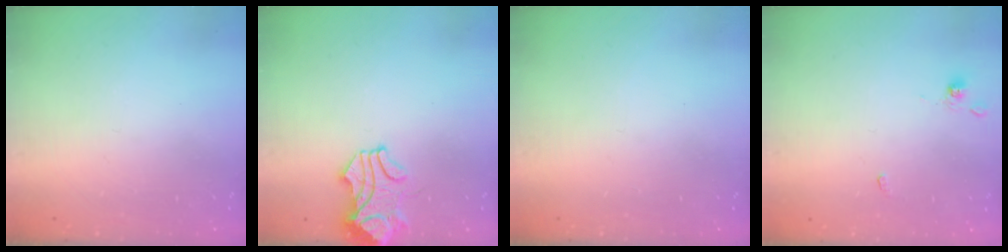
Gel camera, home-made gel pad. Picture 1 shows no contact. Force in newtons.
{"total": 1.8, "press": 1.7, "slide": 0.7}
{"total": 0.0}
{"total": 0.0}